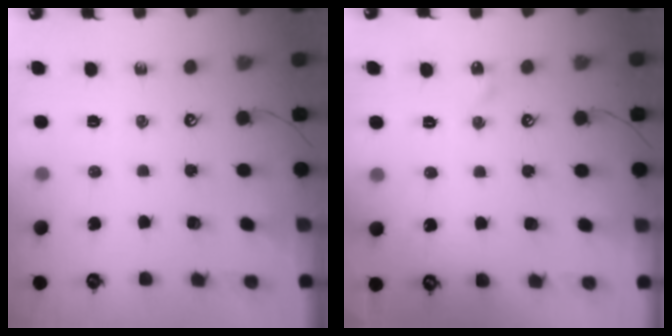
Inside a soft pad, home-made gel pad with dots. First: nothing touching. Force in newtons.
{"total": 3.3, "press": 3.2, "slide": 0.5}